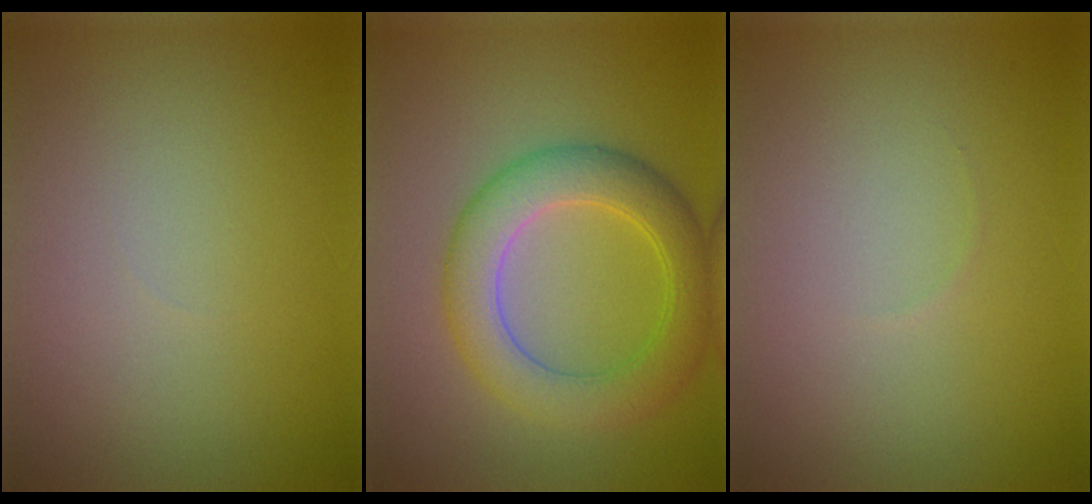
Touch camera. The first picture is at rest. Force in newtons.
{"total": 5.8, "press": 5.8, "slide": 0.1}
{"total": 0.0}